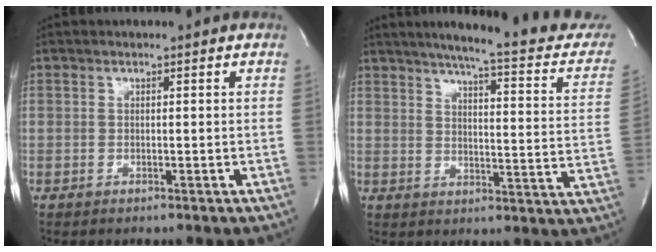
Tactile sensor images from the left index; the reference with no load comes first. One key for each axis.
{"total": 20.9, "fx": 17.9, "fy": 1.8, "fz": 10.6, "tx": -0.141, "ty": -0.037, "tz": 0.212}